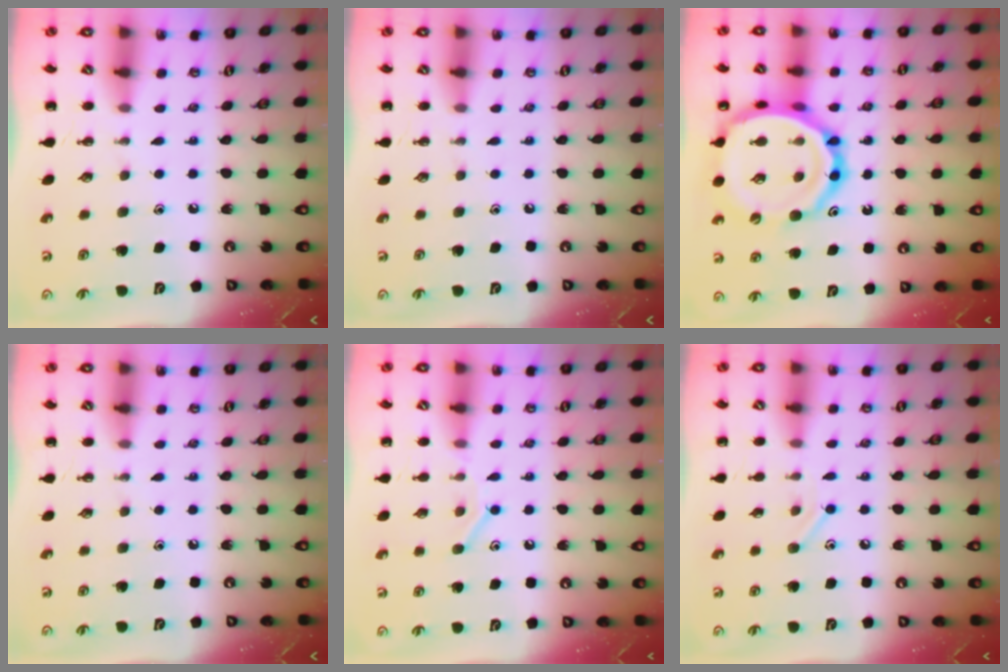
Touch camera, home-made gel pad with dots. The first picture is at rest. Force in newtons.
{"total": 0.0}
{"total": 21.2, "press": 20.9, "slide": 3.5}
{"total": 0.0}
{"total": 8.9, "press": 8.7, "slide": 1.7}
{"total": 6.7, "press": 6.5, "slide": 1.6}